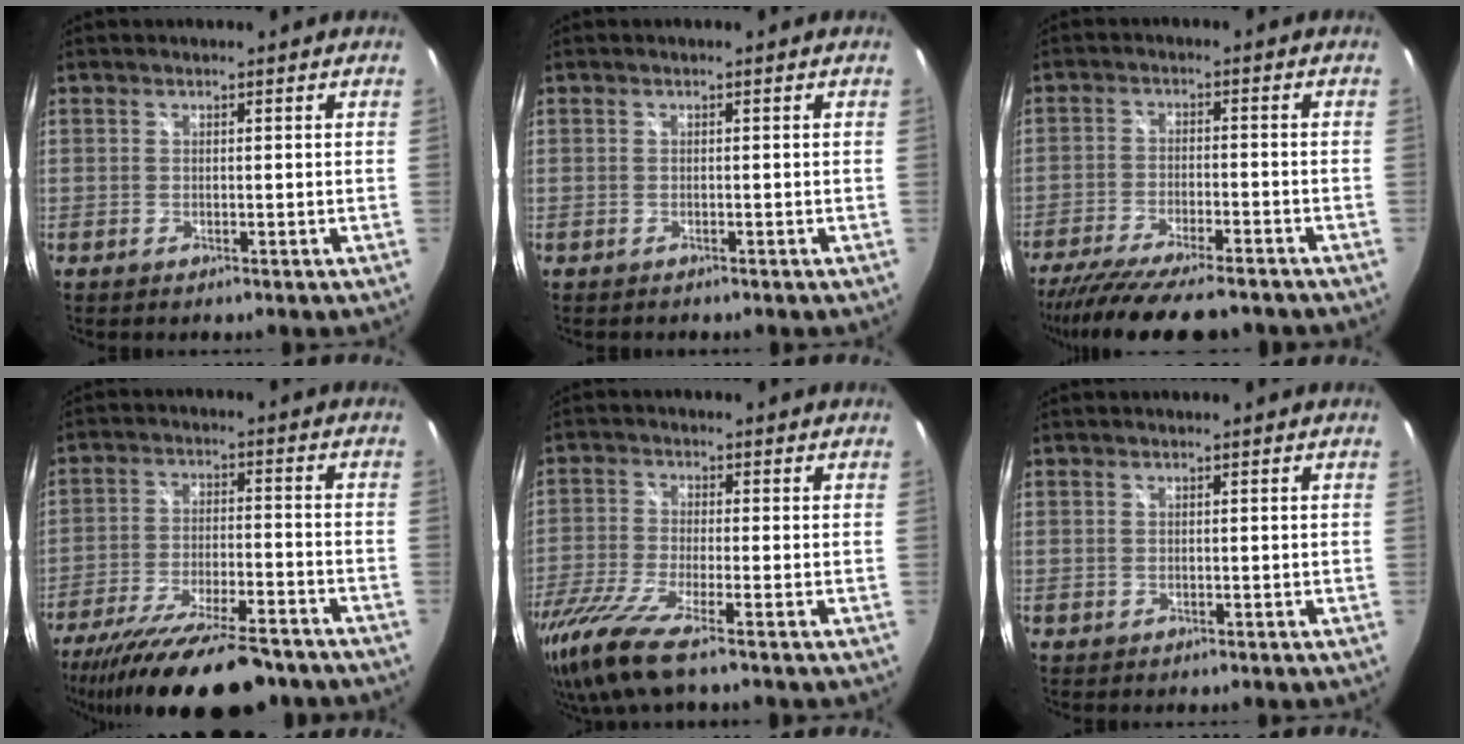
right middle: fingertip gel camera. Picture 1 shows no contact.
{"total": 0.6, "force": [-0.6, 0.2, 0.1], "torque": [-0.002, -0.004, -0.010]}
{"total": 17.0, "force": [-14.5, 3.2, 8.4], "torque": [-0.168, -0.041, -0.227]}
{"total": 21.5, "force": [-17.4, 5.1, 11.5], "torque": [-0.221, -0.047, -0.268]}
{"total": 10.8, "force": [-7.9, 0.7, 7.3], "torque": [-0.169, -0.045, -0.150]}
{"total": 0.0}